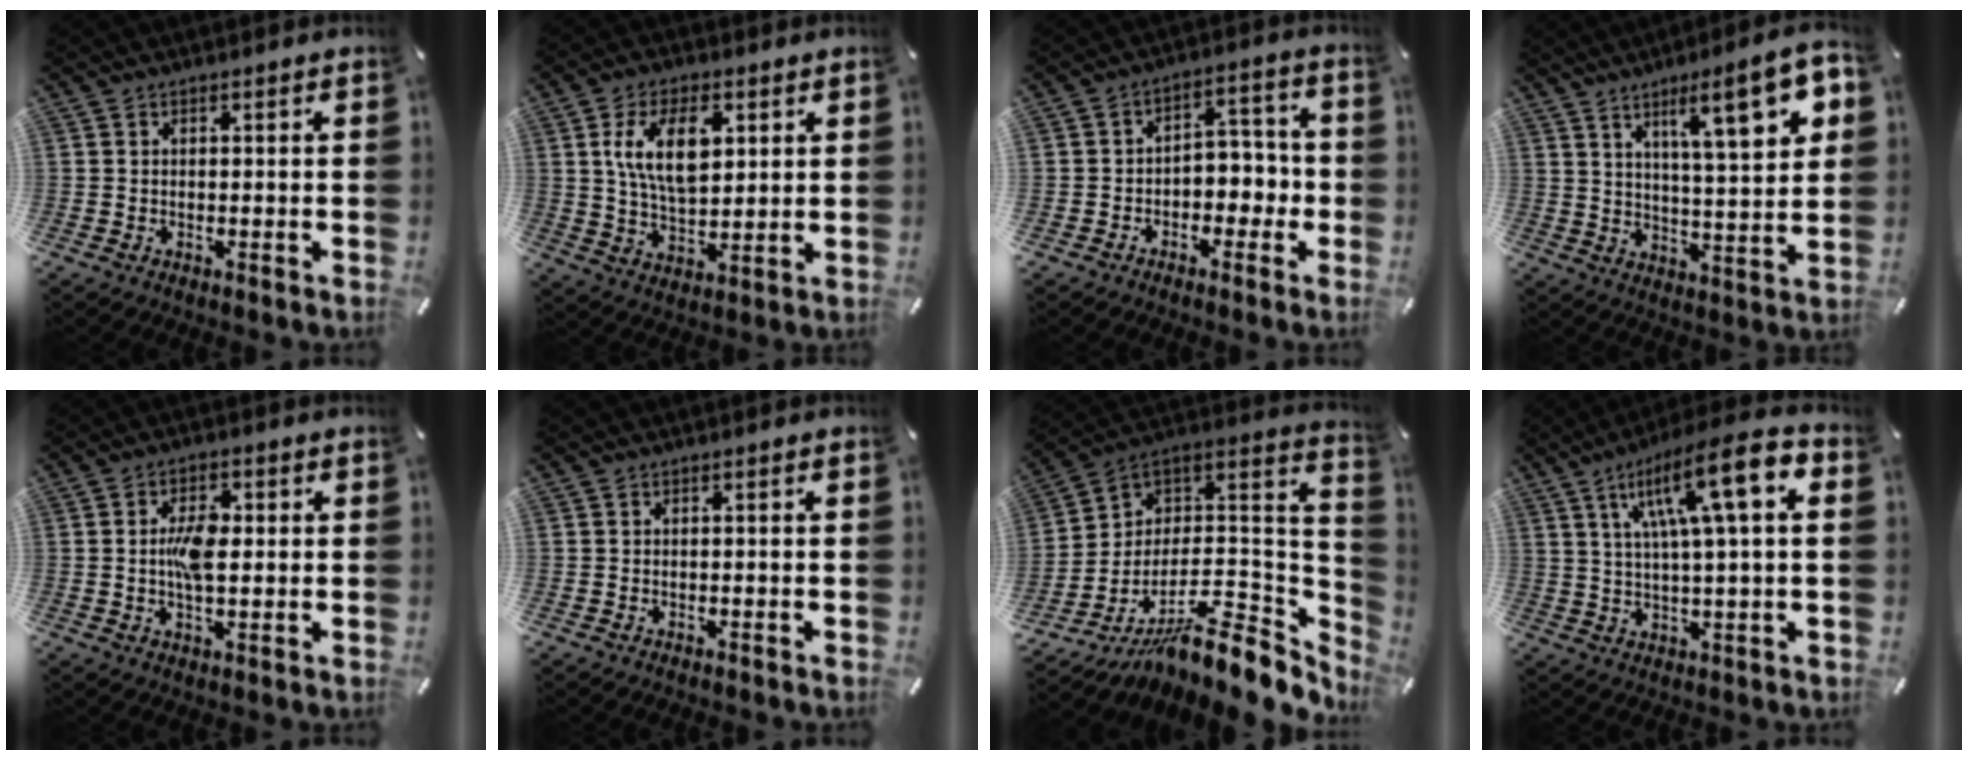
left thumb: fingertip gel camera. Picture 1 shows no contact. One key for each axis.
{"total": 12.4, "fx": 3.9, "fy": 7.1, "fz": 9.4, "tx": -0.187, "ty": 0.000, "tz": 0.066}
{"total": 5.5, "fx": -2.1, "fy": 4.5, "fz": 2.4, "tx": -0.035, "ty": 0.015, "tz": -0.040}
{"total": 15.9, "fx": 7.9, "fy": 3.7, "fz": 13.2, "tx": -0.191, "ty": -0.035, "tz": 0.116}
{"total": 7.3, "fx": 0.3, "fy": 3.7, "fz": 6.3, "tx": -0.118, "ty": 0.001, "tz": -0.002}
{"total": 0.6, "fx": -0.5, "fy": 0.2, "fz": 0.2, "tx": -0.005, "ty": 0.000, "tz": -0.011}
{"total": 12.4, "fx": -7.3, "fy": 6.3, "fz": 7.7, "tx": -0.080, "ty": -0.014, "tz": -0.123}
{"total": 16.1, "fx": 6.0, "fy": 3.1, "fz": 14.6, "tx": -0.245, "ty": -0.014, "tz": 0.090}